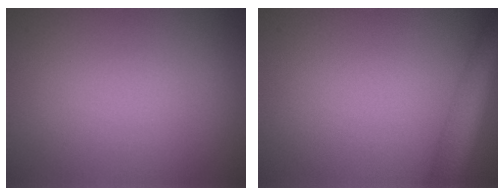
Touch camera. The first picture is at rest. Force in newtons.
{"total": 5.1, "press": 5.1, "slide": 0.2}